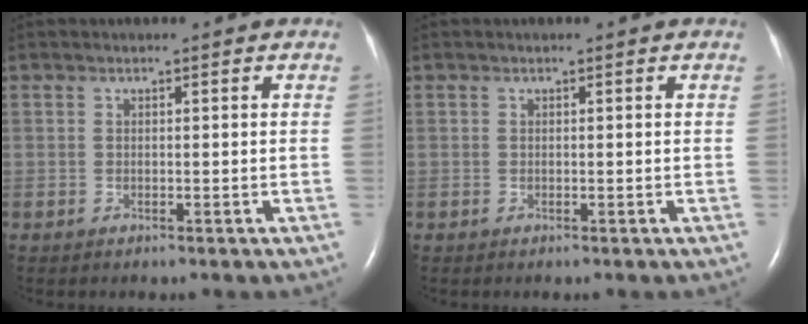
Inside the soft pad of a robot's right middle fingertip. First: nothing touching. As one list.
[{"total": 0.0}]